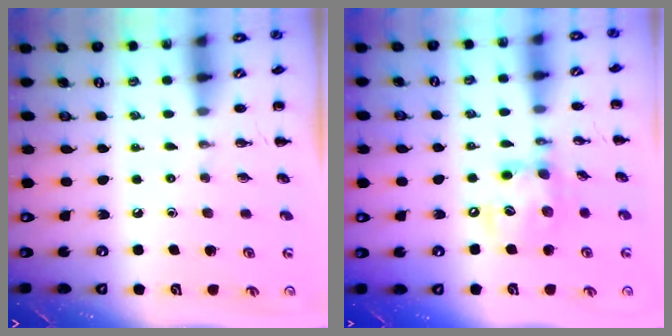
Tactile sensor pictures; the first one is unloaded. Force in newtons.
{"total": 13.2, "press": 13.1, "slide": 2.1}